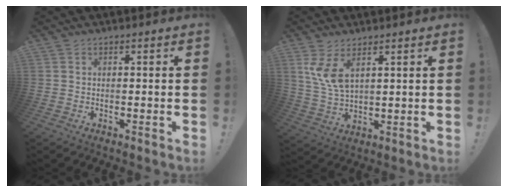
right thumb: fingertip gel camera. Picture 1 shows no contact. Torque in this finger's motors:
{"motor_torque": [0.12, 0.33, 0.17, 0.04, 0.15]}